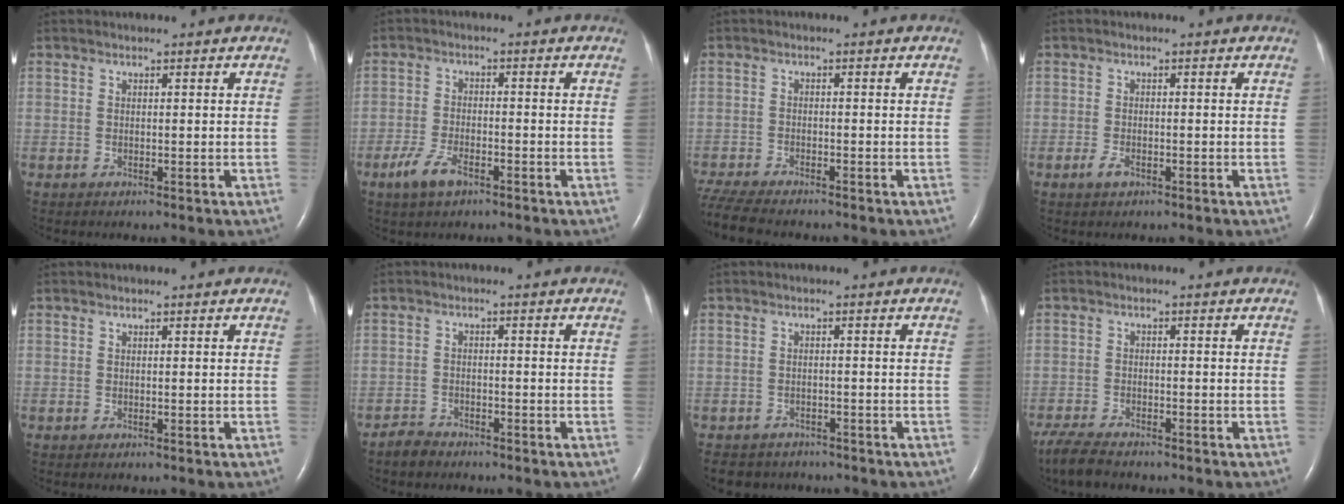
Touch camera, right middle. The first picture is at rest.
{"total": 4.9, "force": [-3.1, 1.8, 3.3], "torque": [-0.079, -0.004, -0.057]}
{"total": 8.7, "force": [-7.7, 1.4, 3.8], "torque": [-0.072, -0.015, -0.131]}
{"total": 1.8, "force": [-1.0, 0.7, 1.2], "torque": [-0.031, -0.001, -0.018]}
{"total": 0.0}
{"total": 1.8, "force": [-1.6, 0.8, 0.3], "torque": [-0.010, 0.000, -0.029]}
{"total": 5.6, "force": [-4.9, 2.7, 0.4], "torque": [-0.003, 0.000, -0.068]}
{"total": 6.0, "force": [-5.2, 1.3, 2.7], "torque": [-0.051, -0.017, -0.094]}